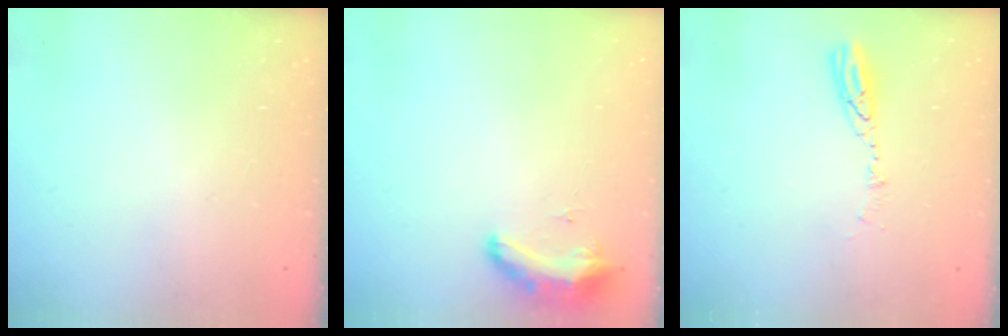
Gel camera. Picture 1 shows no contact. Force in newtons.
{"total": 8.7, "press": 8.5, "slide": 1.6}
{"total": 4.7, "press": 4.6, "slide": 0.5}